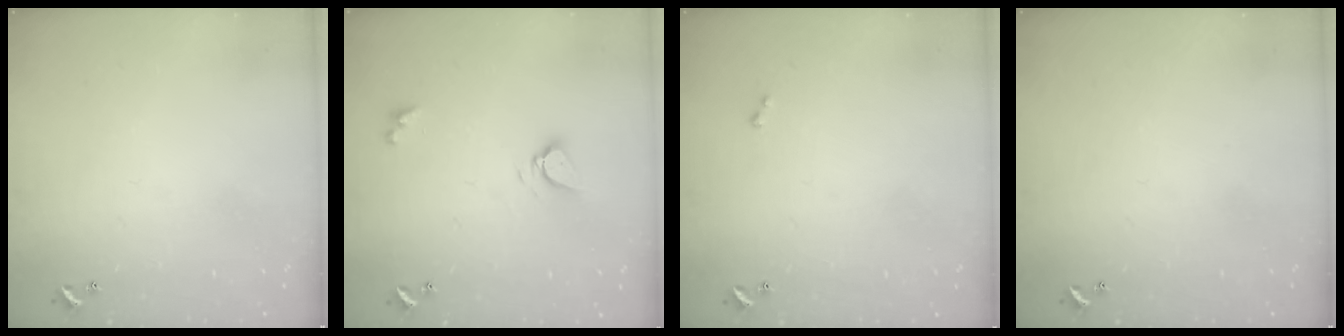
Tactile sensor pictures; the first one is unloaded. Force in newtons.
{"total": 3.3, "press": 3.3, "slide": 0.5}
{"total": 0.0}
{"total": 0.0}